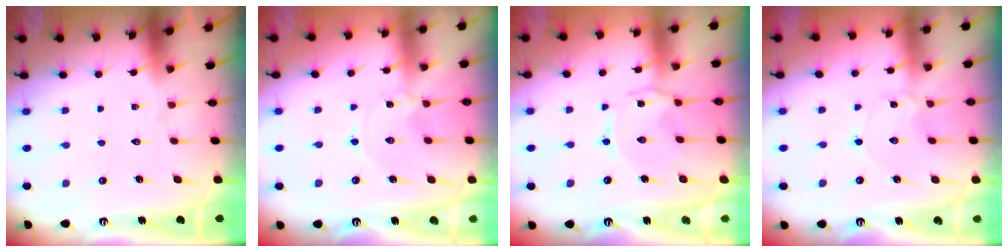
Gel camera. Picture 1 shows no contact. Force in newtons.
{"total": 0.0}
{"total": 0.8, "press": 0.7, "slide": 0.4}
{"total": 1.2, "press": 1.2, "slide": 0.0}